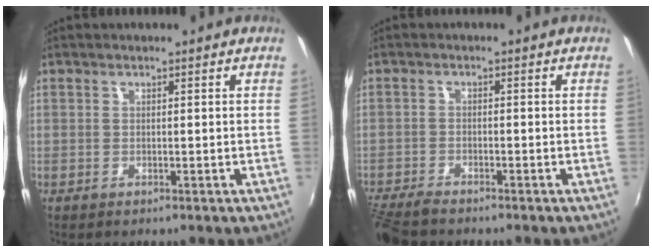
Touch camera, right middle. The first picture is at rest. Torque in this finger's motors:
{"motor_torque": [0.03, -0.06, 0.02, 0.01]}